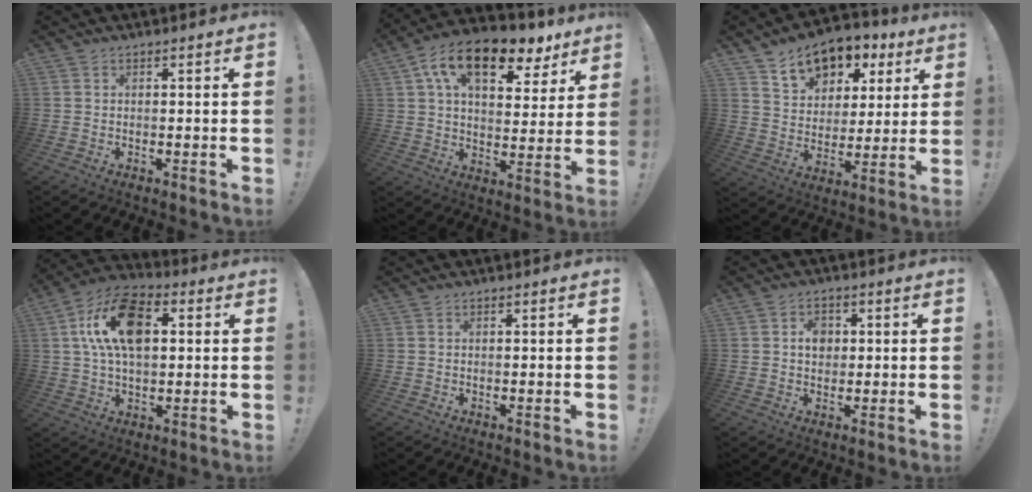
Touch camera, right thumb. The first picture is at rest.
{"total": 16.8, "force": [9.2, 8.3, 11.4], "torque": [-0.178, -0.045, 0.156]}
{"total": 12.3, "force": [7.7, 8.0, 5.3], "torque": [-0.076, -0.052, 0.141]}
{"total": 17.4, "force": [3.9, 10.3, 13.4], "torque": [-0.229, 0.012, 0.073]}
{"total": 0.0}
{"total": 4.5, "force": [0.5, 3.6, 2.6], "torque": [-0.026, -0.001, 0.003]}